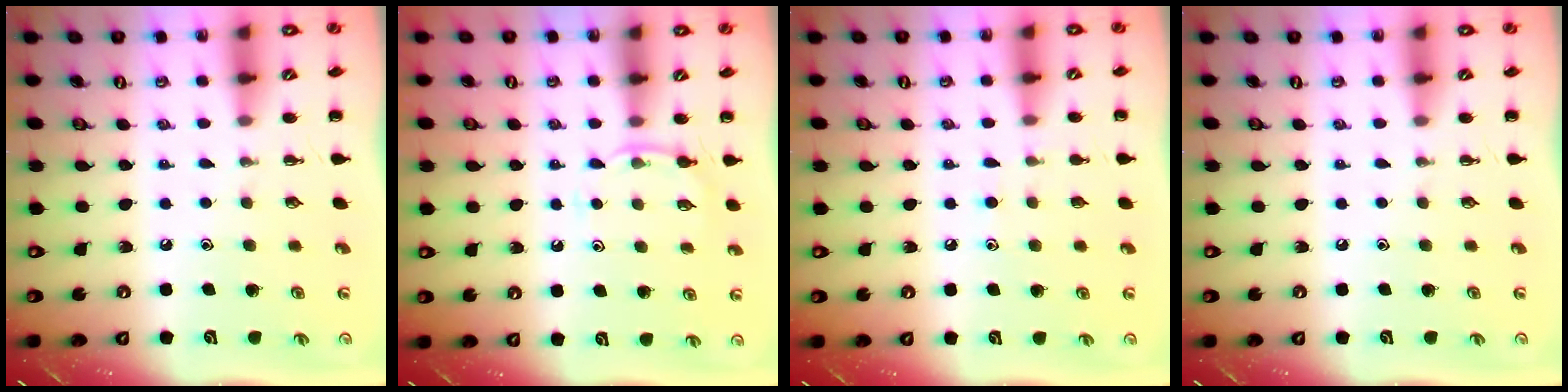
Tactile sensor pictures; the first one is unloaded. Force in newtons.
{"total": 5.7, "press": 5.4, "slide": 1.6}
{"total": 5.3, "press": 5.0, "slide": 1.9}
{"total": 0.0}